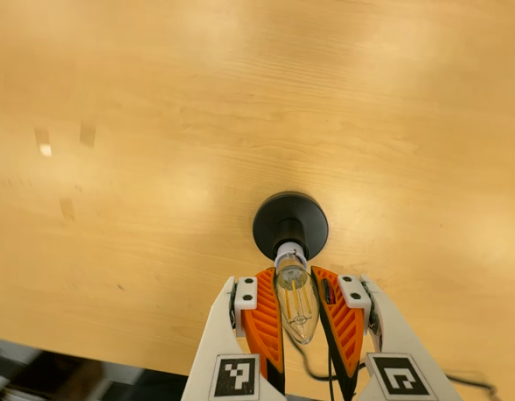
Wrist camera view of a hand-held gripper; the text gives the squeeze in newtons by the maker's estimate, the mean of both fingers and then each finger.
{"total": 16.7, "left": 16.2, "right": 17.3}